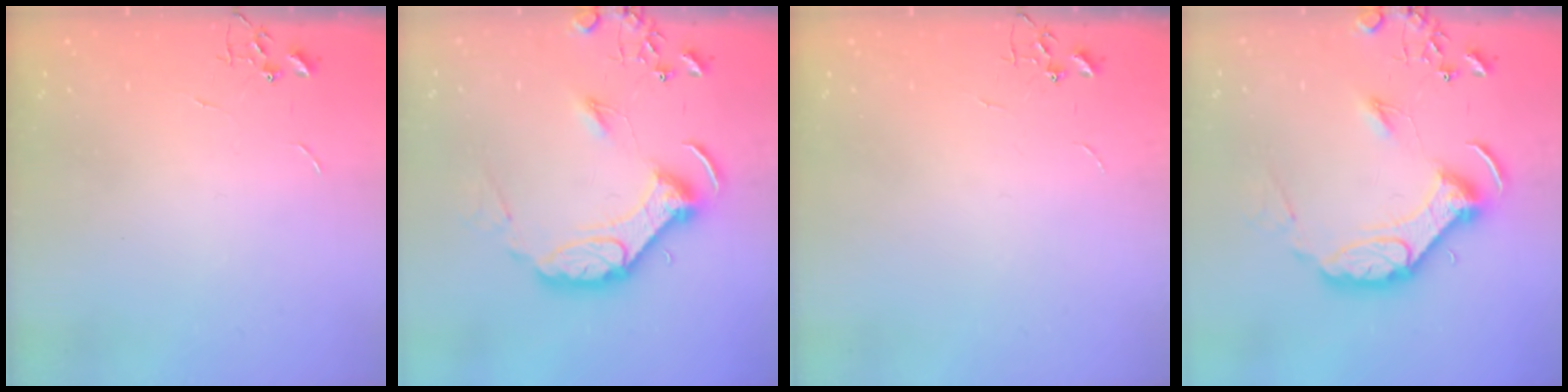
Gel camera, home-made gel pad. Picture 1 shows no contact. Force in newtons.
{"total": 14.3, "press": 14.2, "slide": 2.0}
{"total": 0.0}
{"total": 14.3, "press": 14.2, "slide": 2.0}